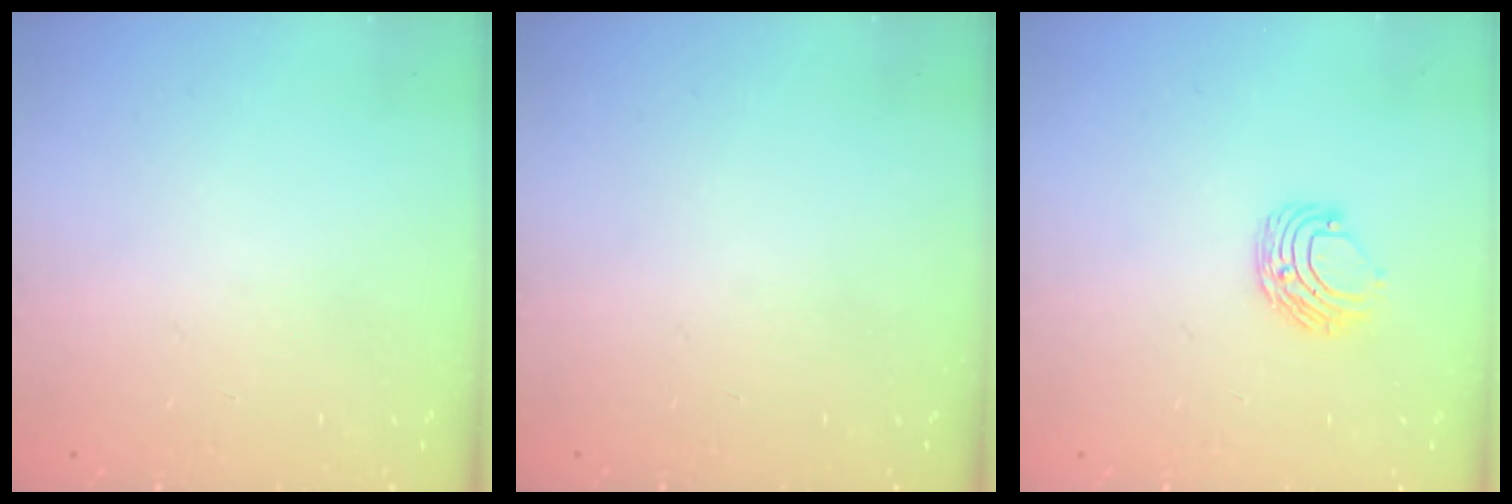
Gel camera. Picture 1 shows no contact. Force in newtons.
{"total": 0.0}
{"total": 7.1, "press": 7.0, "slide": 0.7}